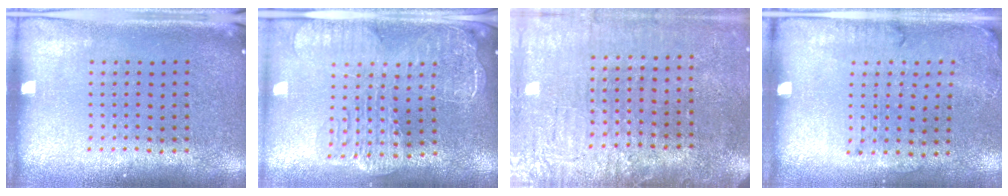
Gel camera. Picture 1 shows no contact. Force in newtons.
{"total": 2.7, "press": 2.3, "slide": 1.4}
{"total": 4.1, "press": 3.7, "slide": 1.7}
{"total": 1.7, "press": 1.2, "slide": 1.2}